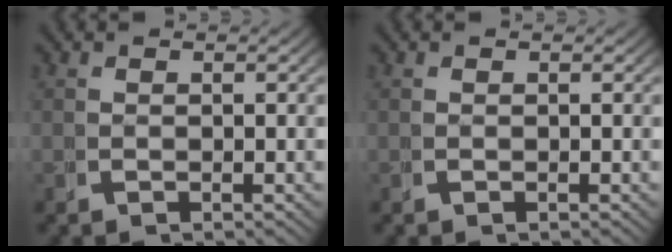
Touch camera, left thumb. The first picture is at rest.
{"total": 0.0}